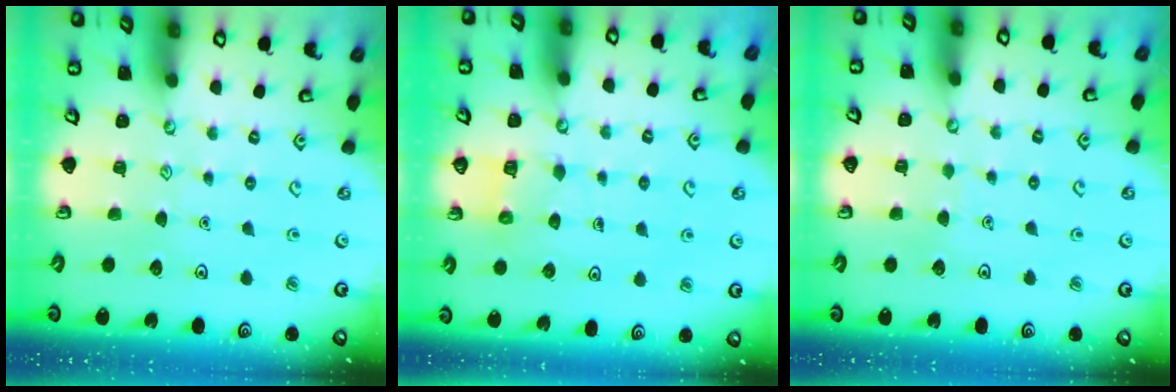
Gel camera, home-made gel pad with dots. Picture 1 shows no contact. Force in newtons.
{"total": 5.2, "press": 5.2, "slide": 0.5}
{"total": 1.4, "press": 1.4, "slide": 0.1}